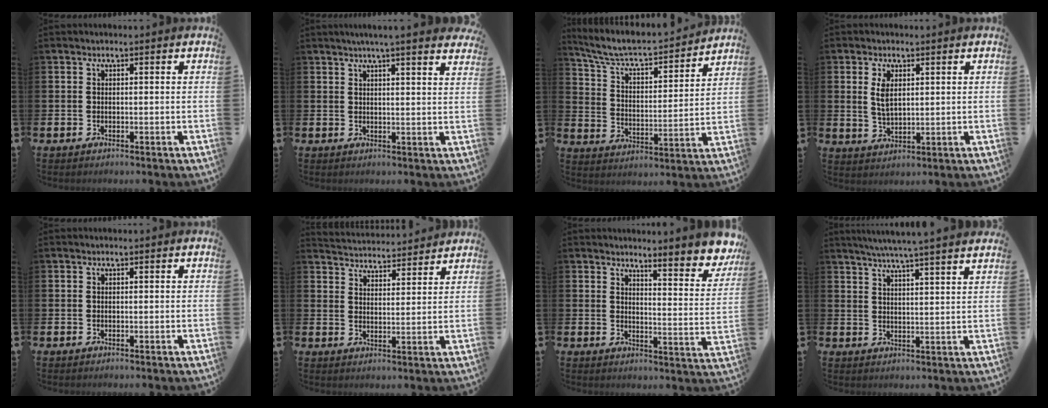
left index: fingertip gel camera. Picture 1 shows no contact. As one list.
[{"total": 3.8, "force": [3.5, -0.6, 1.3], "torque": [-0.032, -0.014, 0.063]}, {"total": 7.2, "force": [6.5, 1.3, 2.6], "torque": [-0.087, -0.050, 0.108]}, {"total": 3.3, "force": [1.4, 1.6, 2.5], "torque": [-0.037, 0.001, 0.021]}, {"total": 0.0}, {"total": 4.4, "force": [4.4, 0.3, -0.3], "torque": [-0.009, -0.036, 0.077]}, {"total": 5.0, "force": [4.8, 0.1, 1.2], "torque": [-0.016, -0.056, 0.072]}, {"total": 5.5, "force": [5.1, -1.1, 1.6], "torque": [-0.044, -0.030, 0.087]}]